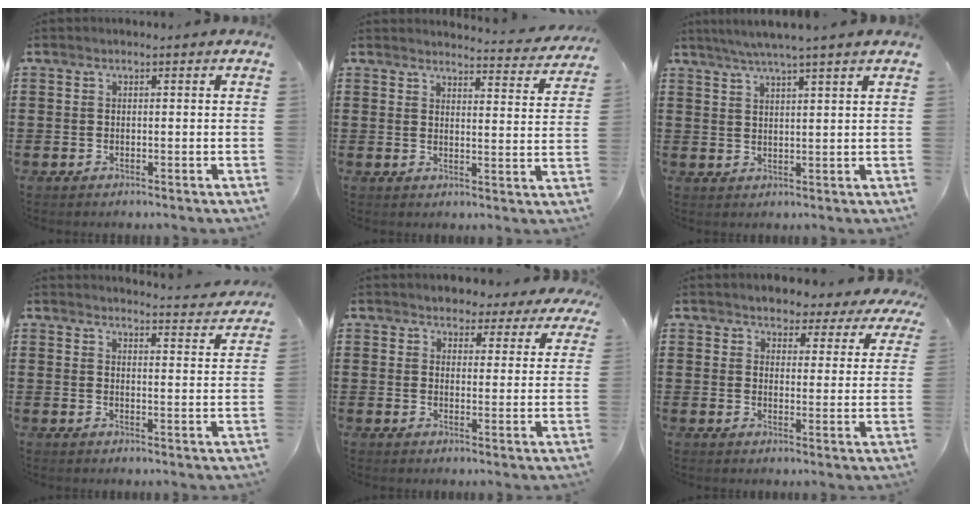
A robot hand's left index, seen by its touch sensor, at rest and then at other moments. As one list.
[{"total": 3.6, "force": [3.5, -0.2, 0.6], "torque": [-0.010, -0.030, 0.058]}, {"total": 3.9, "force": [3.2, -0.7, 2.0], "torque": [-0.047, -0.010, 0.057]}, {"total": 3.4, "force": [3.3, -0.4, 0.3], "torque": [-0.012, -0.028, 0.057]}, {"total": 3.2, "force": [2.9, 1.3, 0.0], "torque": [-0.010, -0.010, 0.050]}, {"total": 3.3, "force": [3.0, 1.2, 0.1], "torque": [-0.014, -0.015, 0.049]}]